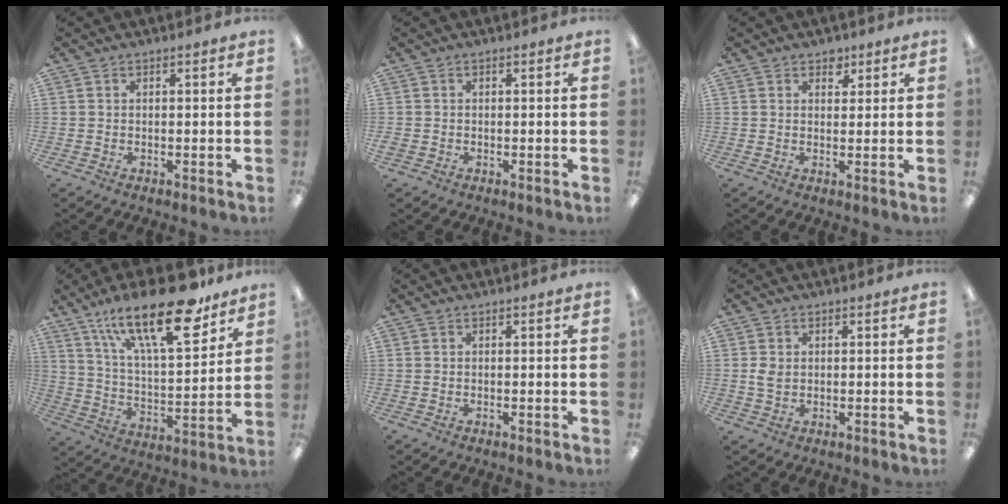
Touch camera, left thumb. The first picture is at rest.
{"total": 0.8, "force": [-0.4, 0.6, 0.2], "torque": [-0.003, 0.002, -0.009]}
{"total": 2.7, "force": [1.9, 1.8, 0.7], "torque": [0.008, -0.006, 0.030]}
{"total": 25.1, "force": [16.0, 9.0, 17.1], "torque": [-0.266, -0.091, 0.266]}
{"total": 0.0}
{"total": 2.8, "force": [0.1, 2.1, 1.8], "torque": [-0.034, 0.006, 0.002]}